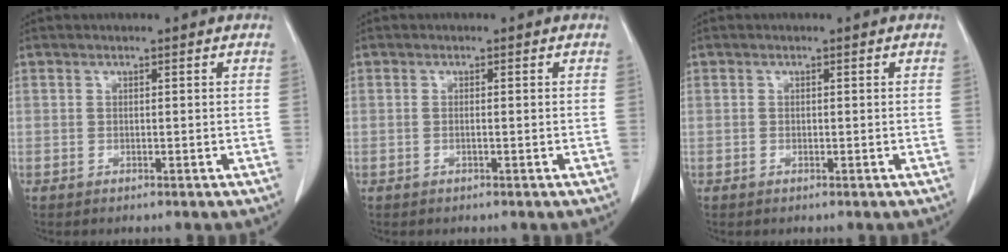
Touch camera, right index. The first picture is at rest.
{"total": 0.5, "force": [-0.1, 0.0, 0.5], "torque": [-0.010, 0.001, -0.001]}
{"total": 0.0}